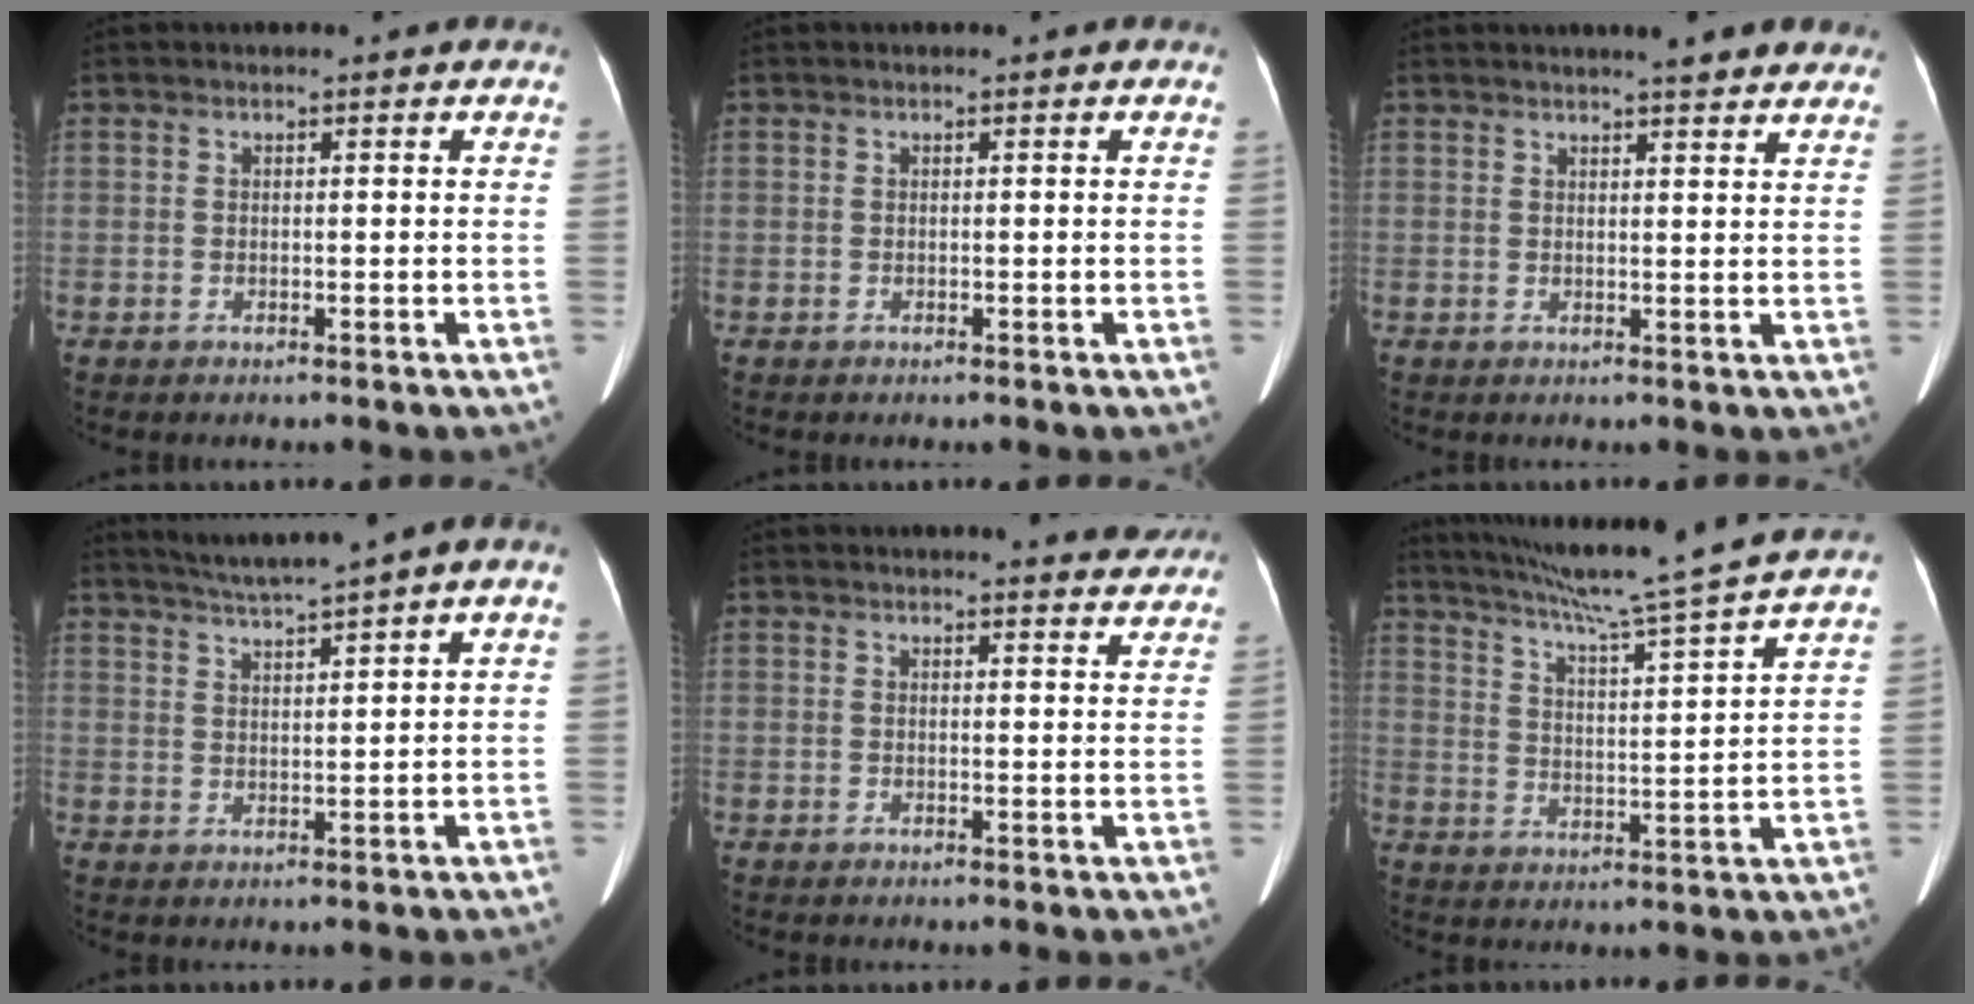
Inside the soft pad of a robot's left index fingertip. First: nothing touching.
{"total": 0.0}
{"total": 6.5, "force": [5.6, 0.7, 3.1], "torque": [-0.036, 0.006, 0.059]}
{"total": 6.3, "force": [4.2, -0.6, 4.6], "torque": [-0.075, 0.020, 0.071]}
{"total": 6.3, "force": [5.9, 0.9, 1.9], "torque": [-0.018, -0.006, 0.050]}
{"total": 18.1, "force": [15.6, -2.3, 8.8], "torque": [-0.154, -0.021, 0.218]}